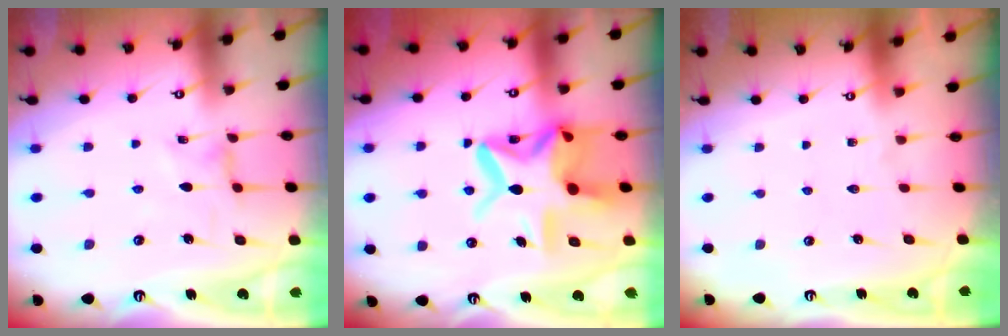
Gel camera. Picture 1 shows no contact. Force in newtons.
{"total": 17.4, "press": 17.2, "slide": 2.4}
{"total": 0.0}